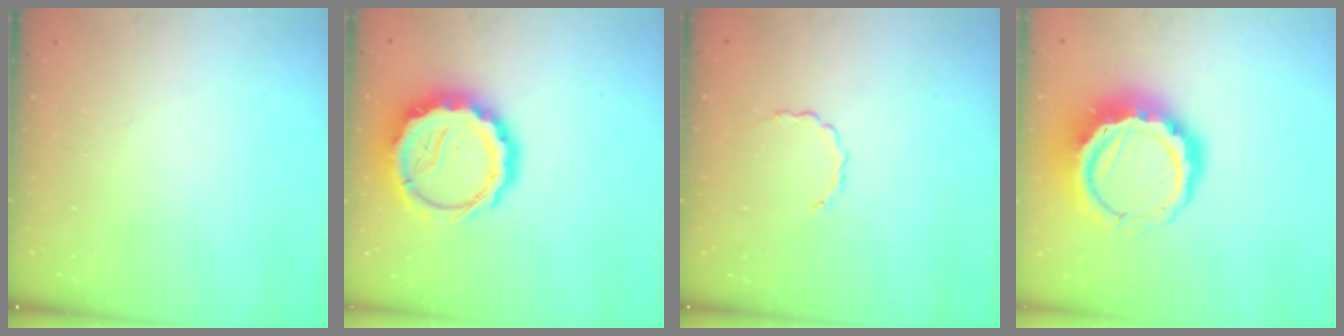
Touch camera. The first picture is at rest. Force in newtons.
{"total": 15.7, "press": 15.3, "slide": 3.3}
{"total": 2.7, "press": 2.5, "slide": 1.0}
{"total": 13.7, "press": 13.5, "slide": 2.5}